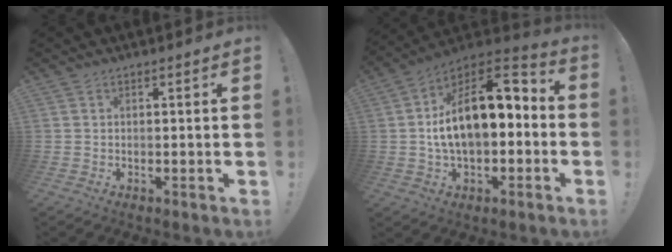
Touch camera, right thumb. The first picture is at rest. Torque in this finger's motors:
{"motor_torque": [2.41, 2.59, 1.86, -0.29, 0.37]}